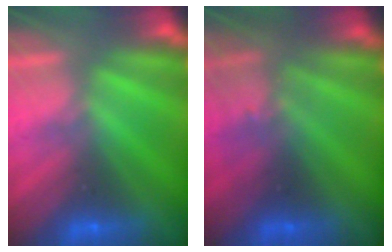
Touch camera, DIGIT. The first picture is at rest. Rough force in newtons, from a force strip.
{"total": 2.9}